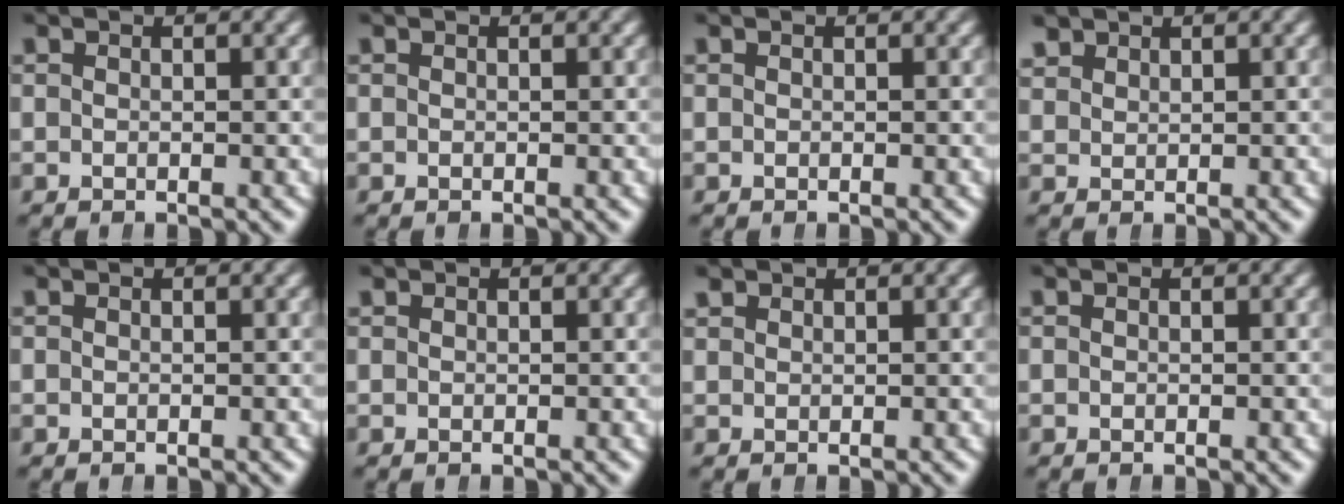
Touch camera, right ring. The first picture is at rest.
{"total": 0.0}
{"total": 0.0}
{"total": 1.6, "force": [1.5, 0.7, 0.2], "torque": [0.002, 0.007, 0.032]}
{"total": 0.0}
{"total": 0.0}
{"total": 0.9, "force": [0.9, 0.3, 0.1], "torque": [0.007, 0.006, 0.019]}
{"total": 0.0}